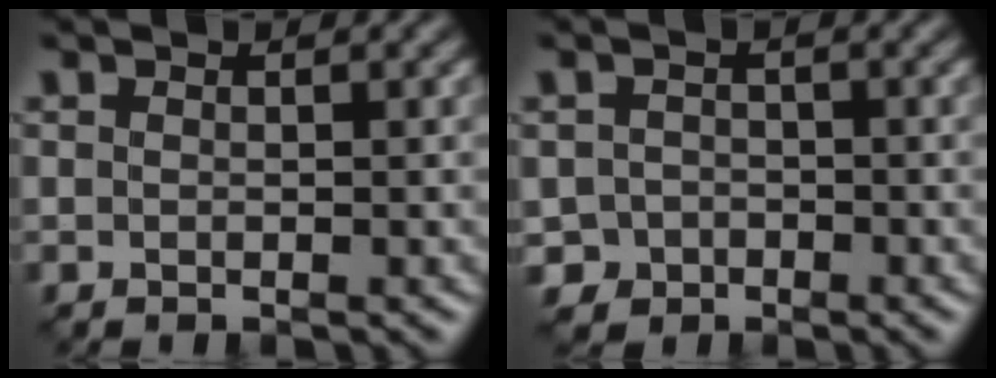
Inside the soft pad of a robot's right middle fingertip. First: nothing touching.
{"total": 2.7, "force": [-1.7, 2.1, 0.4], "torque": [0.003, 0.005, -0.030]}